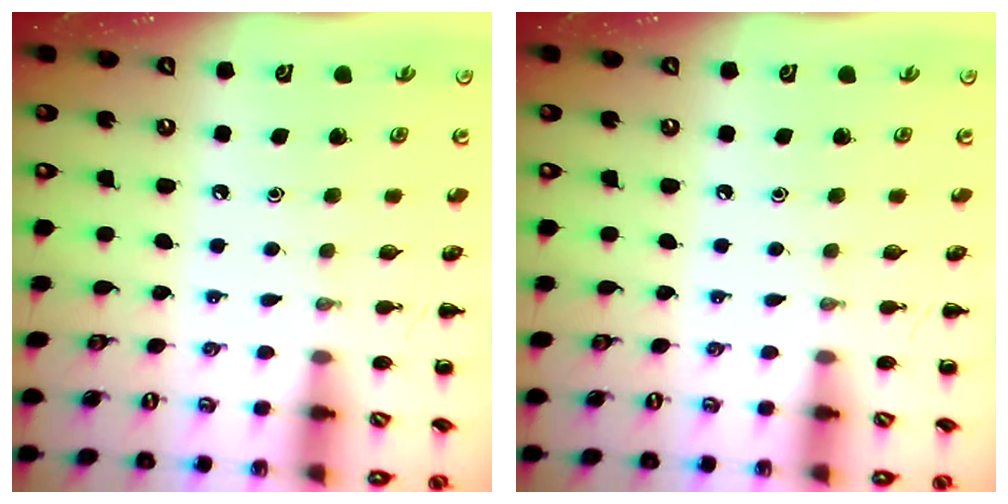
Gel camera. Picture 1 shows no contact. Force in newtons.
{"total": 0.0}